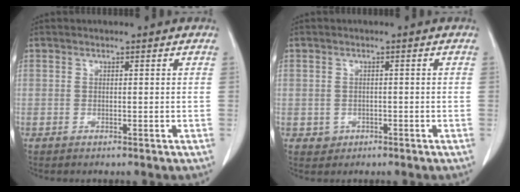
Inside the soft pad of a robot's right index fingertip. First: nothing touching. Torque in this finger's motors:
{"motor_torque": [-0.50, 0.16, -1.05, -0.21]}